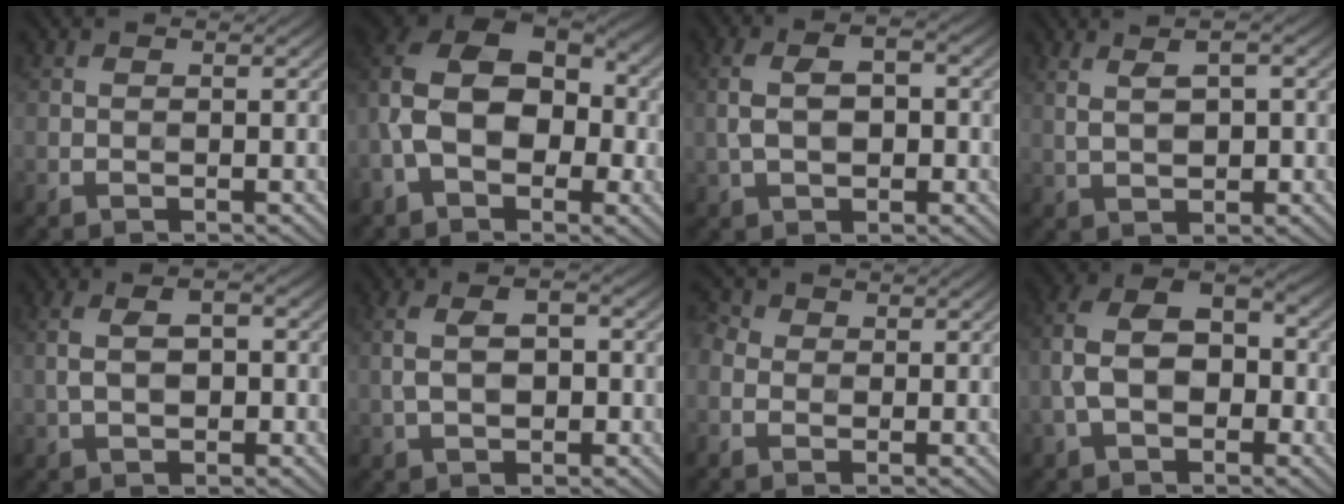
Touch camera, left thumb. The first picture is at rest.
{"total": 11.6, "force": [-1.5, 8.0, 8.3], "torque": [-0.144, 0.007, -0.037]}
{"total": 4.9, "force": [-0.2, 2.8, 4.0], "torque": [-0.086, 0.002, -0.005]}
{"total": 4.7, "force": [1.6, 2.0, 3.9], "torque": [-0.070, 0.004, 0.030]}
{"total": 4.0, "force": [0.1, 2.1, 3.4], "torque": [-0.081, 0.001, 0.005]}
{"total": 4.4, "force": [0.0, 2.4, 3.7], "torque": [-0.084, 0.003, 0.002]}
{"total": 2.7, "force": [0.0, 2.5, 1.2], "torque": [-0.037, 0.007, -0.006]}
{"total": 8.5, "force": [-1.7, 5.7, 6.1], "torque": [-0.128, 0.005, -0.038]}